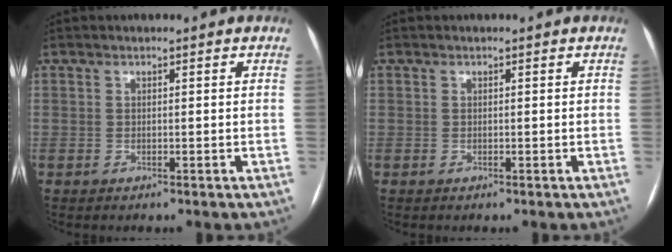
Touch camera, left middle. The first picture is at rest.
{"total": 0.0}